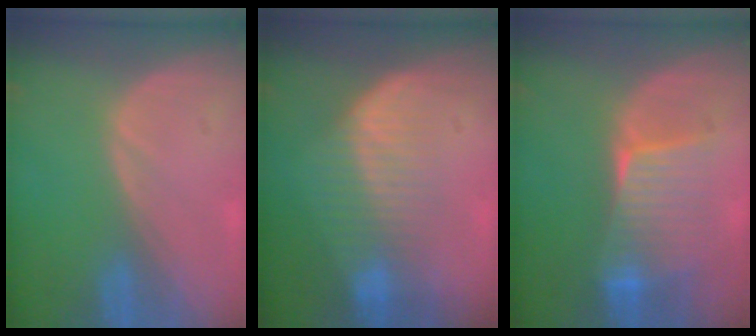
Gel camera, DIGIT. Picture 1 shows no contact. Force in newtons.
{"total": 7.1, "press": 6.5, "slide": 2.8}
{"total": 6.6, "press": 6.6, "slide": 0.6}